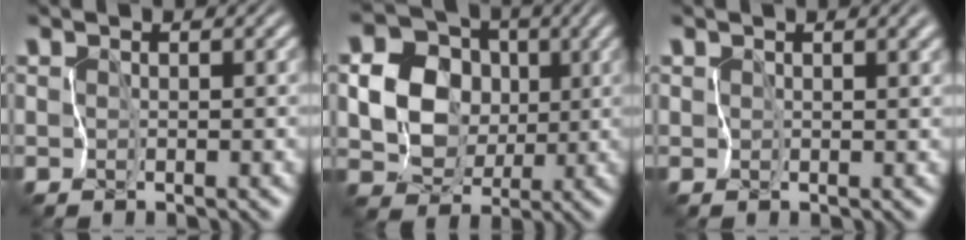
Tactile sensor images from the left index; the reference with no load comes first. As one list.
[{"total": 9.2, "force": [1.2, 8.3, 3.8], "torque": [-0.097, 0.021, 0.006]}, {"total": 2.3, "force": [1.1, 1.0, 1.7], "torque": [-0.021, -0.001, 0.020]}]